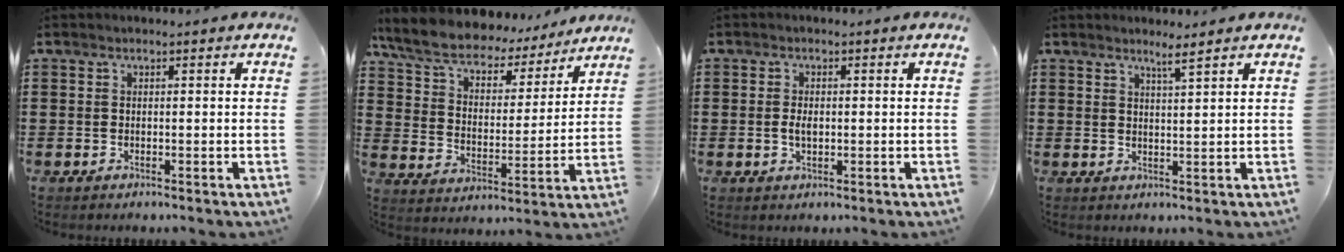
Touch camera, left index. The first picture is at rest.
{"total": 8.3, "force": [7.5, 2.2, 2.8], "torque": [-0.089, -0.042, 0.131]}
{"total": 2.0, "force": [-0.1, 1.0, 1.8], "torque": [-0.043, 0.000, -0.004]}
{"total": 2.4, "force": [2.1, -0.2, 1.2], "torque": [-0.028, -0.002, 0.038]}